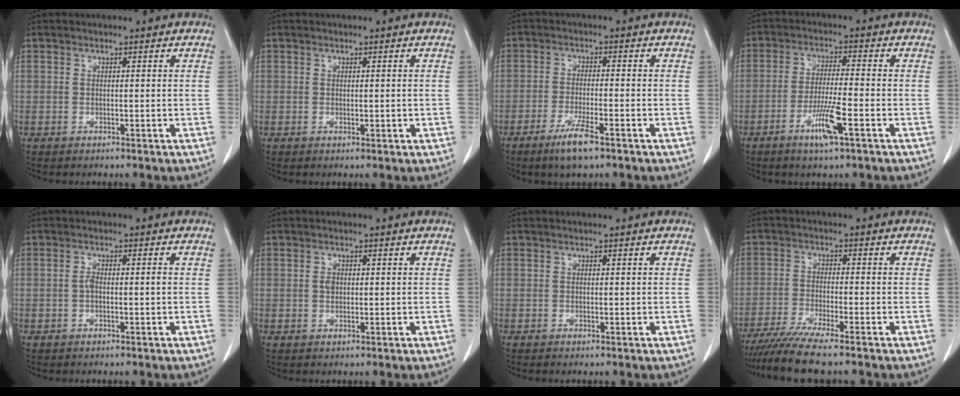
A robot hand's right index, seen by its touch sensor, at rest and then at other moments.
{"total": 0.6, "force": [0.0, 0.4, 0.4], "torque": [-0.005, -0.001, 0.004]}
{"total": 5.6, "force": [-3.7, 0.5, 4.2], "torque": [-0.084, -0.010, -0.068]}
{"total": 6.7, "force": [-3.2, 0.1, 5.9], "torque": [-0.112, -0.011, -0.060]}
{"total": 1.8, "force": [-0.4, 0.4, 1.7], "torque": [-0.030, 0.002, -0.006]}
{"total": 1.2, "force": [0.1, 0.8, 0.9], "torque": [-0.014, 0.002, 0.001]}
{"total": 0.6, "force": [-0.5, 0.0, 0.3], "torque": [-0.009, -0.002, -0.009]}
{"total": 8.1, "force": [-6.9, -0.8, 4.2], "torque": [-0.063, -0.024, -0.117]}